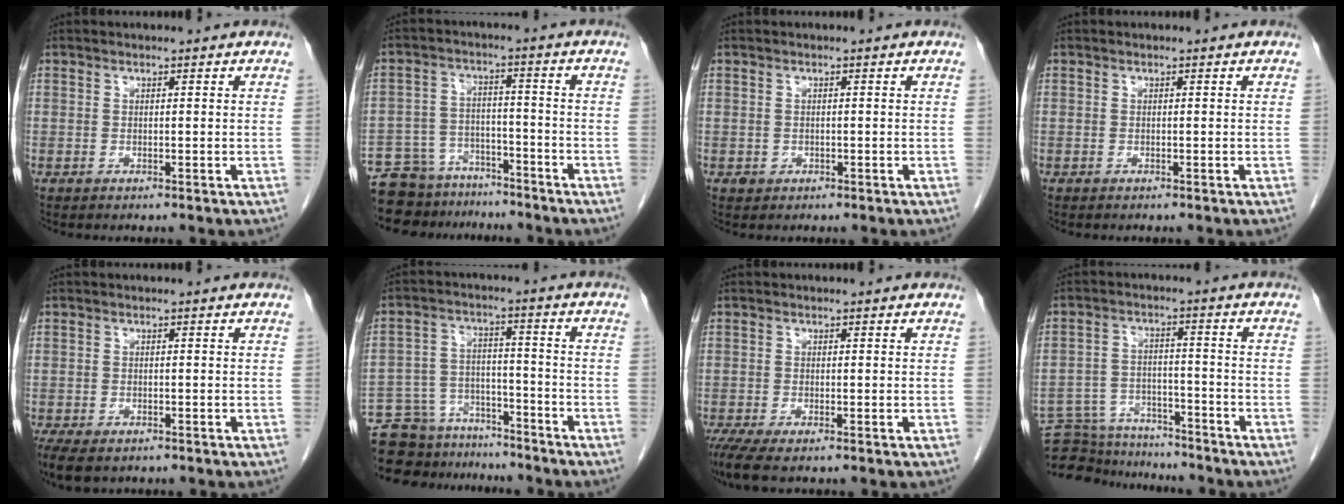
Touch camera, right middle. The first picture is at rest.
{"total": 12.2, "force": [-10.6, 5.8, 1.7], "torque": [-0.041, 0.024, -0.164]}
{"total": 0.8, "force": [-0.3, 0.8, 0.1], "torque": [-0.003, 0.003, -0.002]}
{"total": 0.0}
{"total": 7.2, "force": [-5.0, 3.5, 3.8], "torque": [-0.078, -0.014, -0.076]}
{"total": 16.2, "force": [-14.3, 6.9, 3.3], "torque": [-0.076, 0.031, -0.215]}
{"total": 3.8, "force": [-2.7, 0.7, 2.7], "torque": [-0.053, -0.012, -0.049]}
{"total": 14.1, "force": [-13.4, 3.7, 2.7], "torque": [-0.055, 0.018, -0.201]}